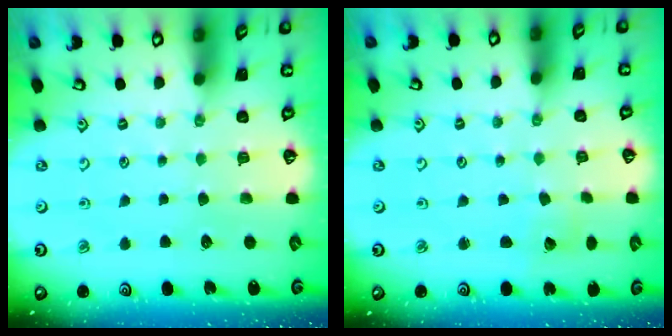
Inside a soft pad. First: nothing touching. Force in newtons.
{"total": 3.0, "press": 3.0, "slide": 0.3}